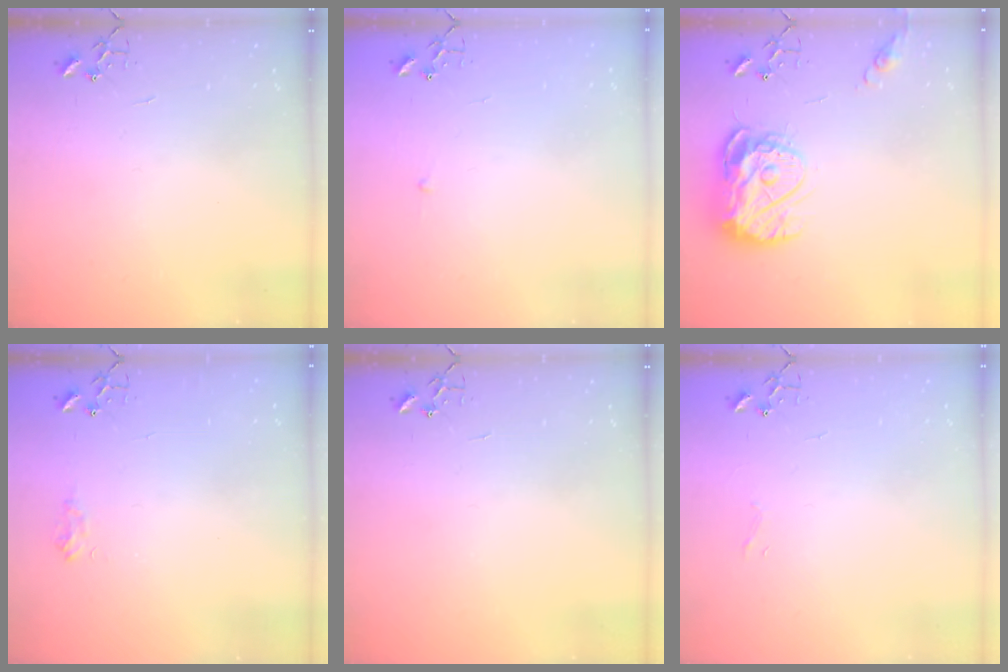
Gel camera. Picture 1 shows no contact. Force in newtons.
{"total": 2.3, "press": 2.3, "slide": 0.3}
{"total": 14.4, "press": 14.4, "slide": 1.3}
{"total": 6.3, "press": 6.3, "slide": 0.8}
{"total": 0.0}
{"total": 3.4, "press": 3.4, "slide": 0.3}